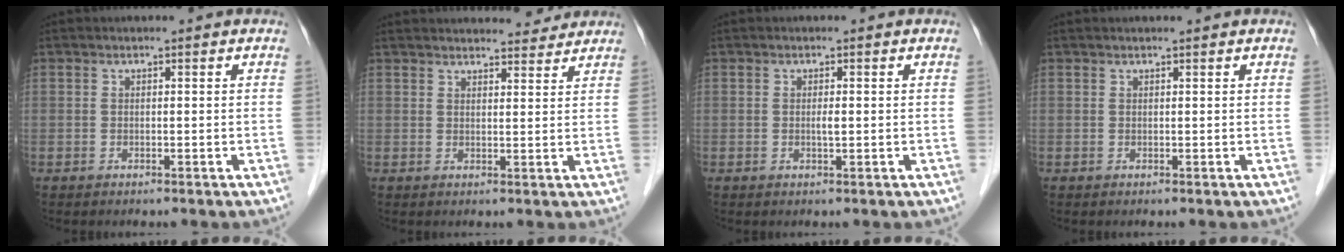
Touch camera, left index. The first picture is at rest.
{"total": 15.5, "force": [14.5, 2.8, 4.7], "torque": [-0.067, 0.035, 0.202]}
{"total": 1.4, "force": [0.2, 0.2, 1.3], "torque": [-0.028, 0.001, 0.005]}
{"total": 2.9, "force": [2.5, 0.0, 1.6], "torque": [-0.020, 0.030, 0.041]}